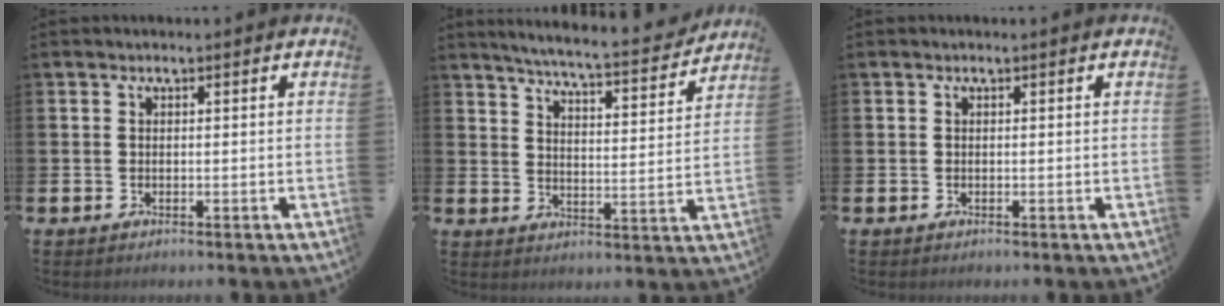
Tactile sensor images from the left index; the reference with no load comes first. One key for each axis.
{"total": 6.2, "fx": 5.9, "fy": 0.0, "fz": 1.9, "tx": -0.054, "ty": -0.046, "tz": 0.098}
{"total": 0.0}